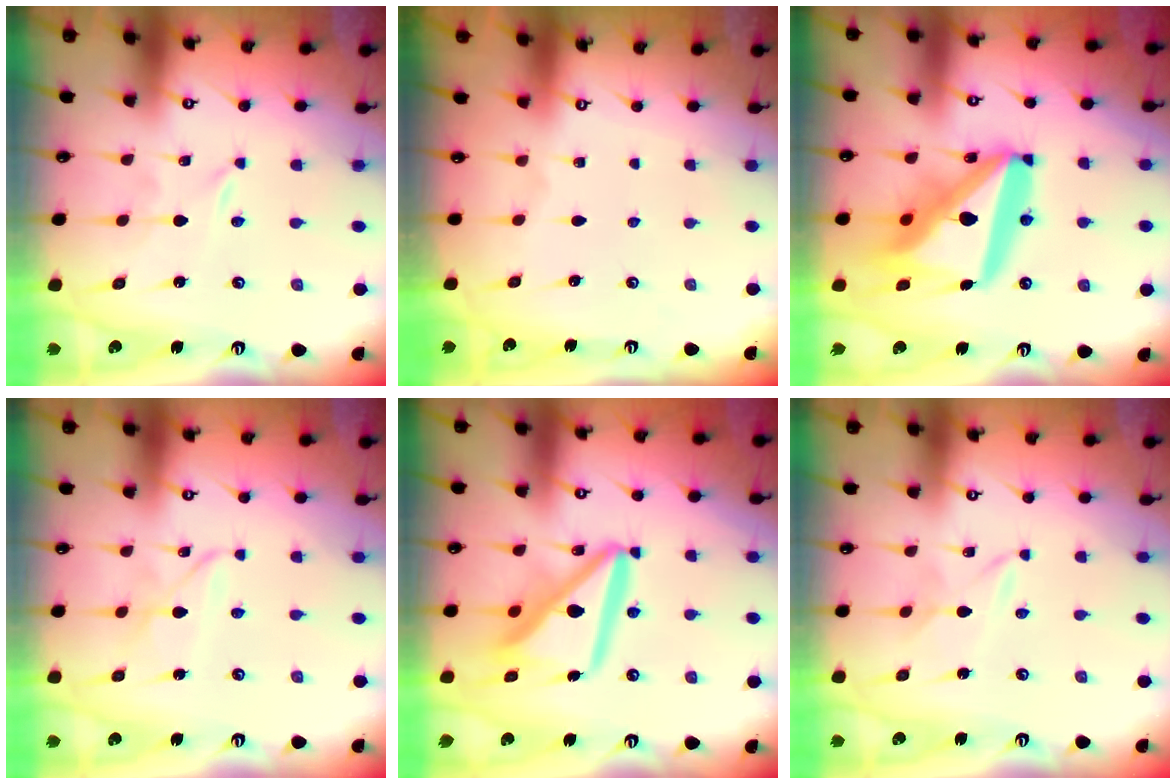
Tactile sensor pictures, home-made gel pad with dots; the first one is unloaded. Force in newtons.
{"total": 0.0}
{"total": 22.1, "press": 21.9, "slide": 2.7}
{"total": 3.5, "press": 3.5, "slide": 0.3}
{"total": 15.1, "press": 15.0, "slide": 1.8}
{"total": 1.8, "press": 1.7, "slide": 0.3}